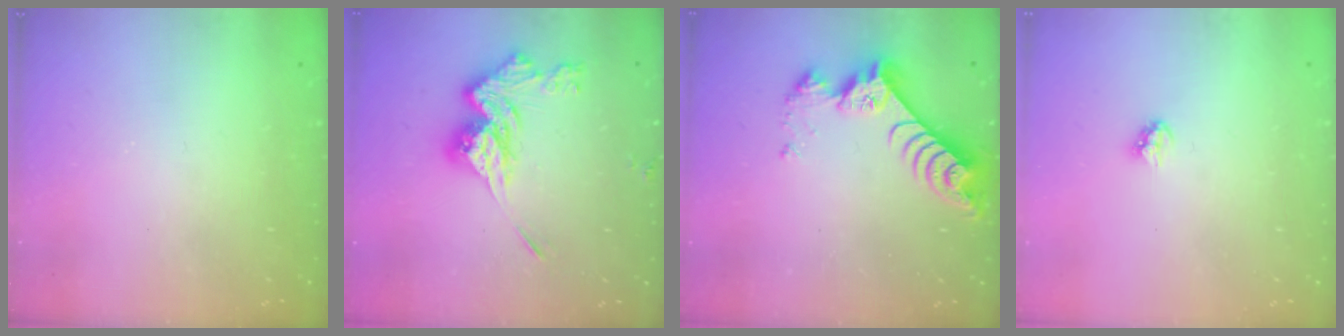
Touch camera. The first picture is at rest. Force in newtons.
{"total": 14.5, "press": 14.5, "slide": 0.8}
{"total": 9.4, "press": 9.3, "slide": 0.8}
{"total": 3.1, "press": 3.1, "slide": 0.2}